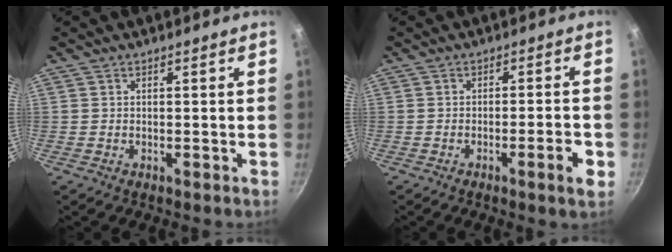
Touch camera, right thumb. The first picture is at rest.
{"total": 4.8, "force": [-1.9, 0.7, 4.3], "torque": [-0.054, 0.012, -0.027]}